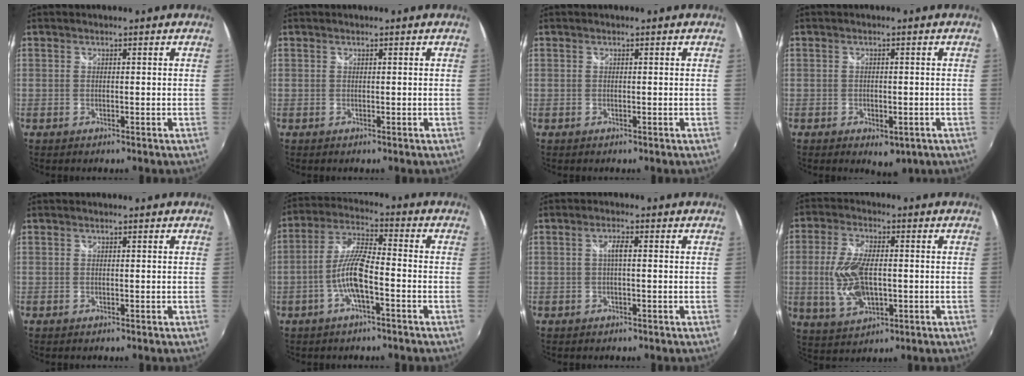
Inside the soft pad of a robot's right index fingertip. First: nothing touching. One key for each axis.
{"total": 0.0}
{"total": 0.0}
{"total": 4.5, "fx": -2.1, "fy": 2.8, "fz": 2.9, "tx": -0.049, "ty": -0.015, "tz": -0.024}
{"total": 0.0}
{"total": 8.5, "fx": -3.2, "fy": 1.5, "fz": 7.7, "tx": -0.166, "ty": 0.008, "tz": -0.060}
{"total": 2.2, "fx": 0.1, "fy": 0.1, "fz": 2.2, "tx": -0.042, "ty": 0.005, "tz": 0.000}
{"total": 11.3, "fx": -1.0, "fy": 5.5, "fz": 9.8, "tx": -0.200, "ty": -0.005, "tz": -0.012}